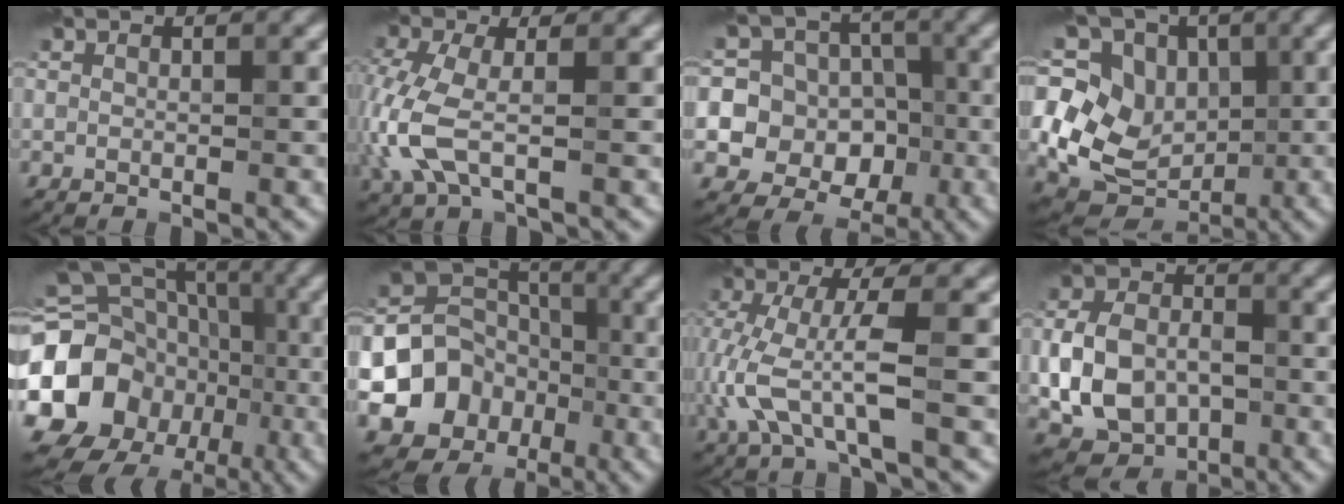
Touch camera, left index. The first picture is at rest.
{"total": 5.1, "force": [-1.1, 2.2, 4.4], "torque": [-0.124, -0.001, -0.027]}
{"total": 12.4, "force": [-1.0, 12.0, 3.0], "torque": [-0.099, 0.023, -0.033]}
{"total": 14.2, "force": [2.6, 11.4, 8.0], "torque": [-0.167, 0.035, 0.019]}
{"total": 21.2, "force": [-3.7, 19.0, 8.7], "torque": [-0.167, -0.006, -0.104]}
{"total": 9.5, "force": [-2.6, 8.4, 3.7], "torque": [-0.071, -0.005, -0.057]}
{"total": 5.5, "force": [-1.5, 1.4, 5.1], "torque": [-0.131, -0.003, -0.028]}
{"total": 7.8, "force": [-1.8, 5.7, 4.9], "torque": [-0.096, -0.004, -0.041]}